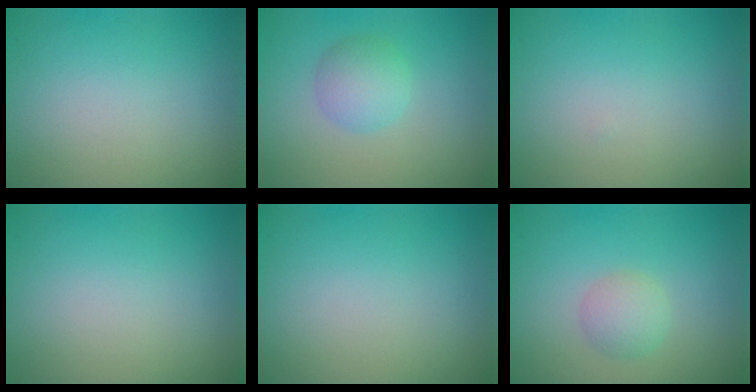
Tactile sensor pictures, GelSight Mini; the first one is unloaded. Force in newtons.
{"total": 2.6, "press": 2.6, "slide": 0.1}
{"total": 0.0}
{"total": 0.0}
{"total": 0.0}
{"total": 2.0, "press": 2.0, "slide": 0.0}